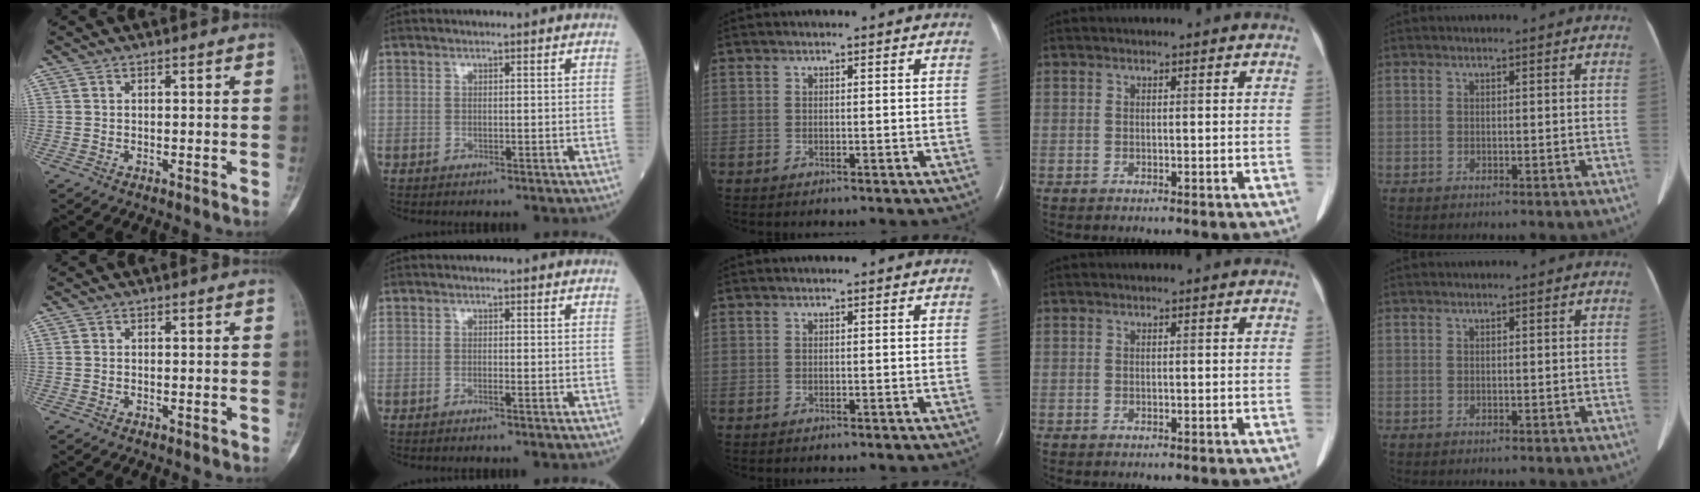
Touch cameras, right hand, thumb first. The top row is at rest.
{"thumb": {"total": 0.6, "force": [-0.1, 0.4, 0.3], "torque": [-0.003, 0.002, -0.002]}, "index": {"total": 0.6, "force": [-0.5, -0.1, 0.3], "torque": [-0.006, 0.002, -0.010]}}